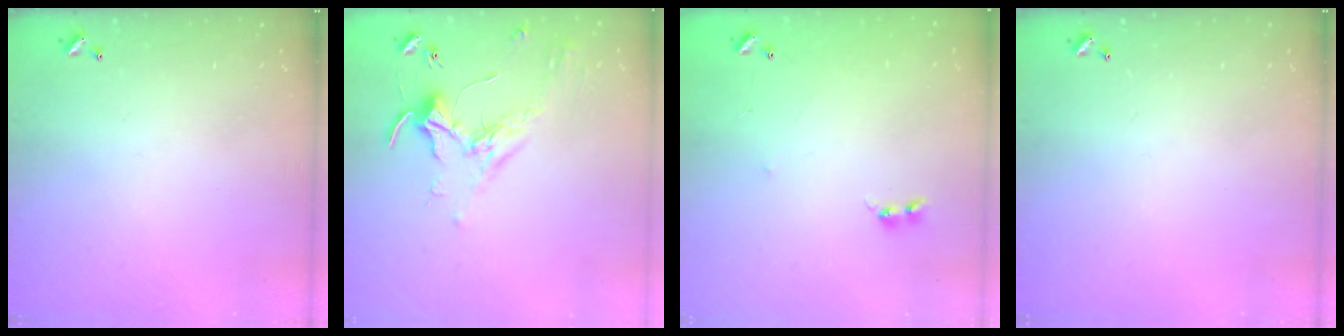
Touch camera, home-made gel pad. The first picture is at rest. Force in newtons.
{"total": 1.7, "press": 1.7, "slide": 0.4}
{"total": 5.4, "press": 5.4, "slide": 0.7}
{"total": 0.0}